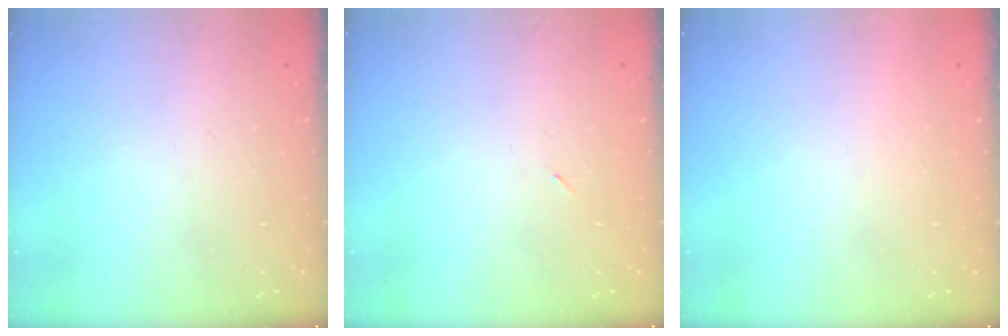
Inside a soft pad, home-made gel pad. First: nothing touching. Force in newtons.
{"total": 2.2, "press": 1.9, "slide": 1.2}
{"total": 1.5, "press": 1.5, "slide": 0.1}